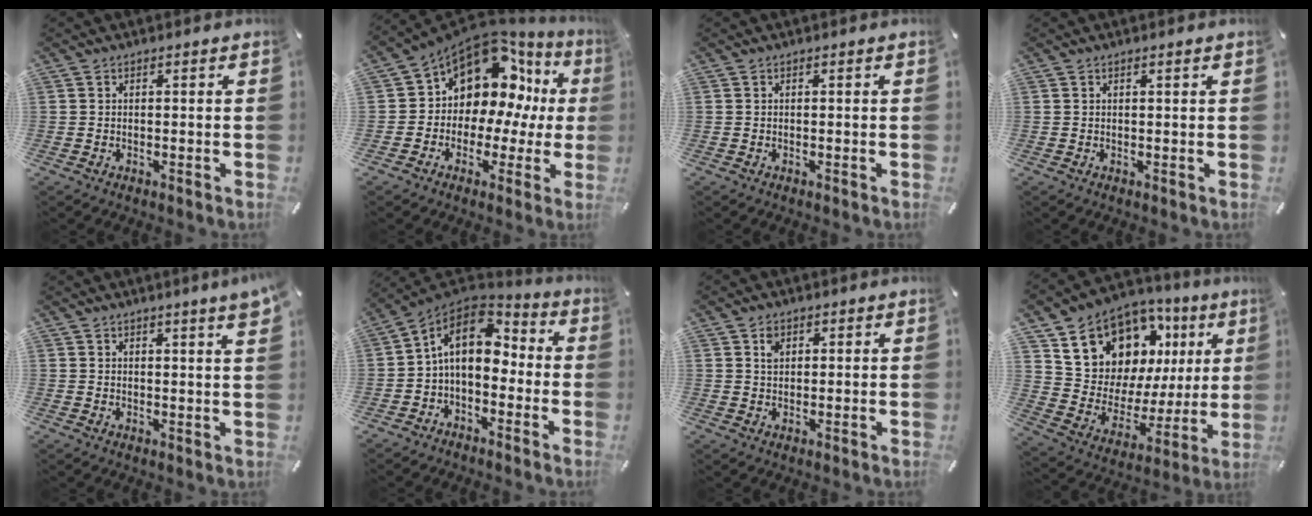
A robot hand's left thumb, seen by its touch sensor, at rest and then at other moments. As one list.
[{"total": 11.3, "force": [6.1, 8.1, 5.0], "torque": [-0.085, -0.072, 0.108]}, {"total": 0.0}, {"total": 0.7, "force": [0.4, 0.0, 0.6], "torque": [-0.010, 0.000, 0.006]}, {"total": 3.6, "force": [2.7, 0.0, 2.4], "torque": [-0.036, -0.013, 0.045]}, {"total": 11.4, "force": [1.2, 7.7, 8.3], "torque": [-0.157, 0.000, 0.018]}, {"total": 2.7, "force": [1.2, 2.1, 1.2], "torque": [-0.010, -0.003, 0.019]}, {"total": 14.6, "force": [9.8, 10.2, 3.5], "torque": [-0.063, -0.090, 0.189]}]